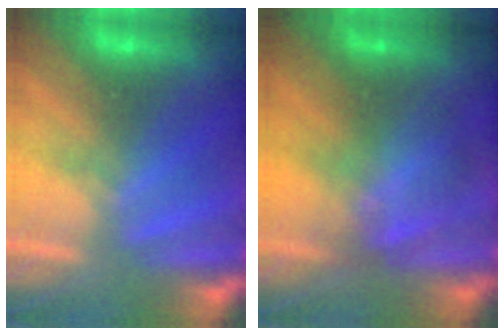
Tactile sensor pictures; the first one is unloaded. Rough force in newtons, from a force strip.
{"total": 2.9}